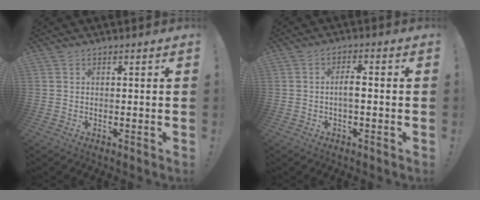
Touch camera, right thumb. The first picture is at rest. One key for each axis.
{"total": 4.2, "fx": -0.8, "fy": 1.2, "fz": 3.9, "tx": -0.075, "ty": 0.004, "tz": -0.019}